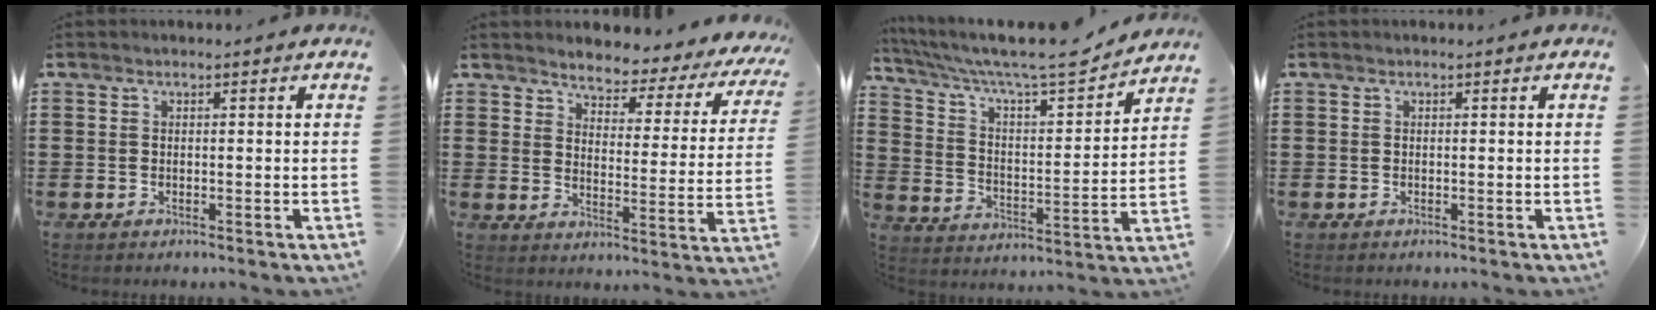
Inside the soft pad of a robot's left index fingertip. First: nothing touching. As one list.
[{"total": 3.0, "force": [2.9, 0.6, 0.6], "torque": [-0.025, -0.030, 0.038]}, {"total": 9.0, "force": [7.9, 0.8, 4.4], "torque": [-0.119, -0.050, 0.127]}, {"total": 0.0}]